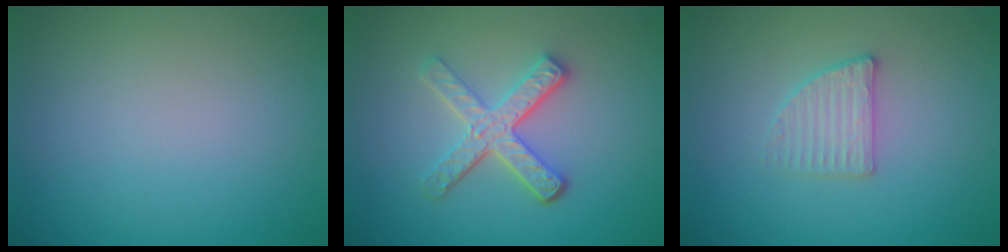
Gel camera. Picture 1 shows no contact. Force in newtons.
{"total": 4.2, "press": 3.4, "slide": 2.6}
{"total": 2.3, "press": 2.2, "slide": 0.5}